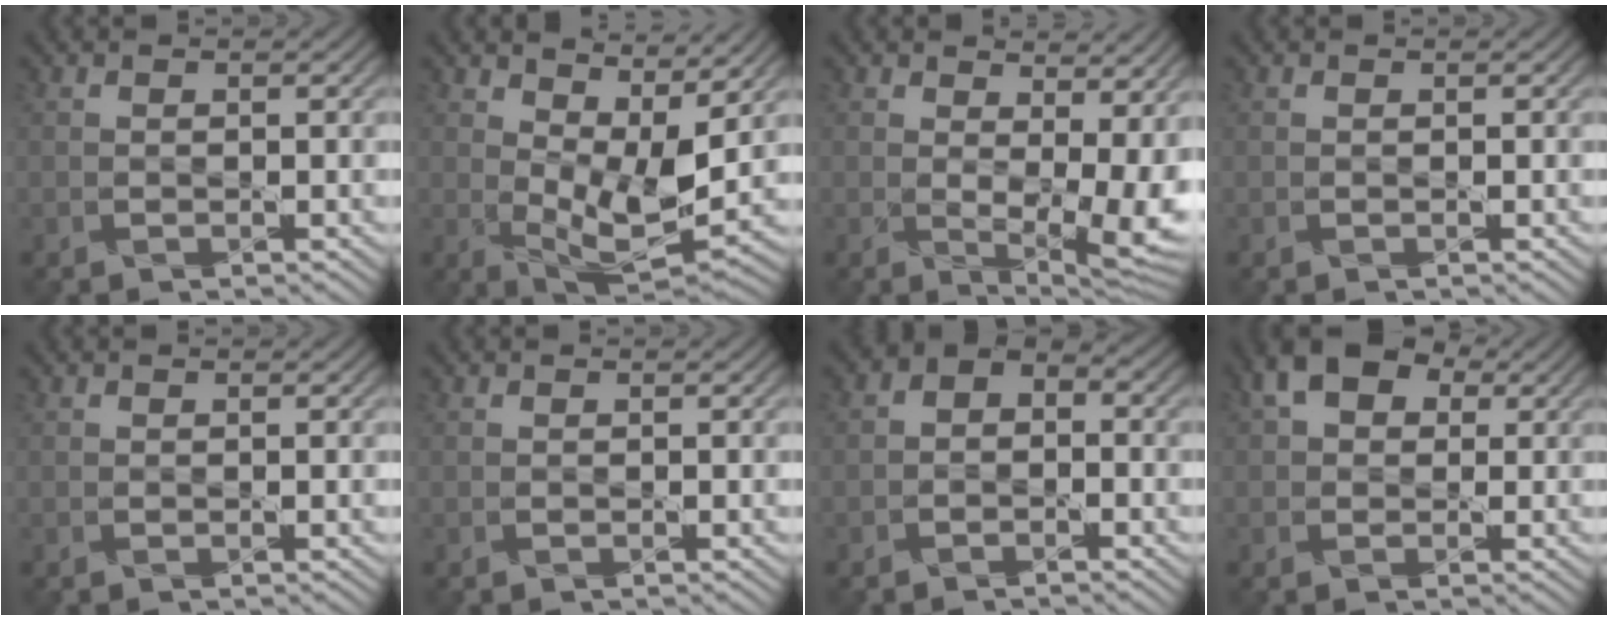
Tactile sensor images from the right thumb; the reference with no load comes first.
{"total": 9.2, "force": [3.6, 4.1, 7.4], "torque": [-0.138, -0.012, 0.068]}
{"total": 9.2, "force": [0.9, 4.9, 7.8], "torque": [-0.107, -0.021, 0.038]}
{"total": 0.0}
{"total": 0.0}
{"total": 0.0}
{"total": 2.7, "force": [-0.7, 2.1, 1.6], "torque": [-0.024, 0.009, -0.024]}
{"total": 5.2, "force": [2.0, 3.9, 2.8], "torque": [-0.058, 0.018, 0.021]}